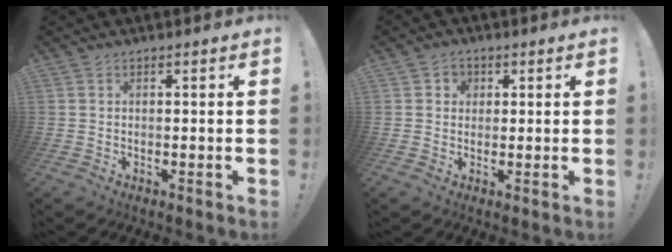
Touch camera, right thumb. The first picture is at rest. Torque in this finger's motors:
{"motor_torque": [0.55, 0.54, -0.11, 0.08, -0.02]}